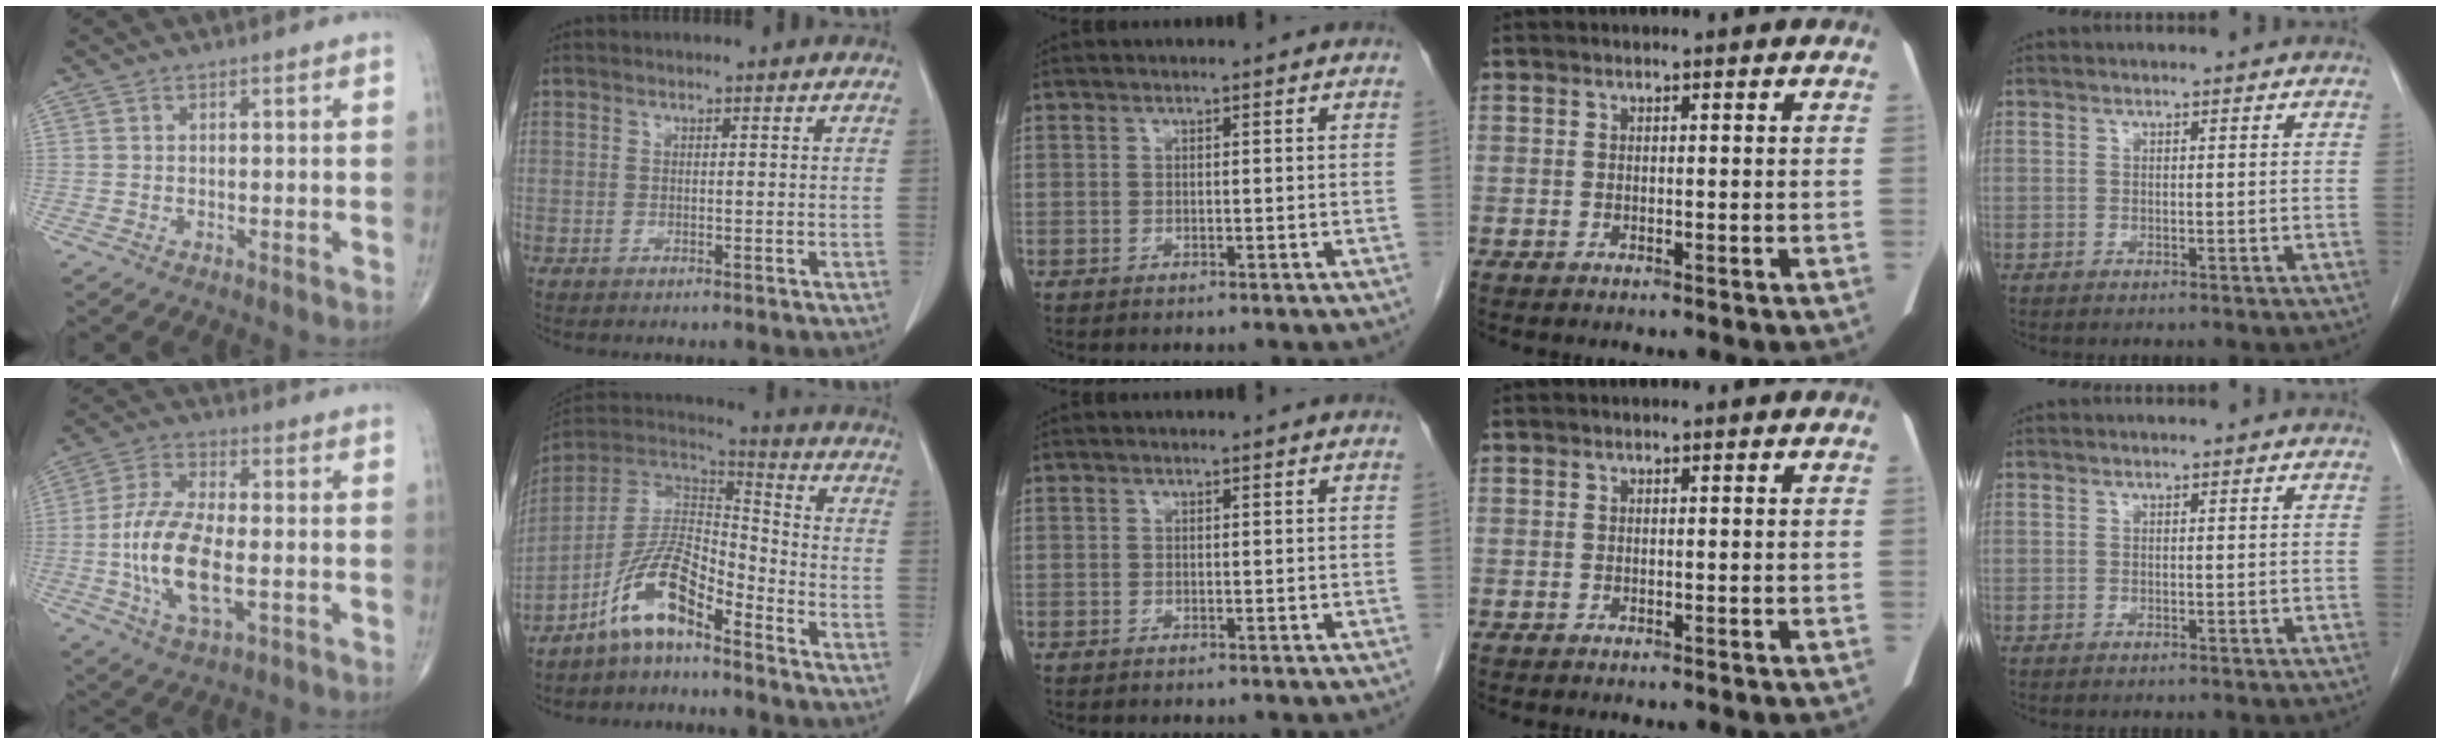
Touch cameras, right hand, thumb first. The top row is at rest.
{"thumb": {"total": 14.5, "force": [-2.6, 6.4, 12.7], "torque": [-0.256, 0.007, -0.047]}, "index": {"total": 10.7, "force": [-7.2, 3.0, 7.3], "torque": [-0.149, 0.027, -0.139]}}